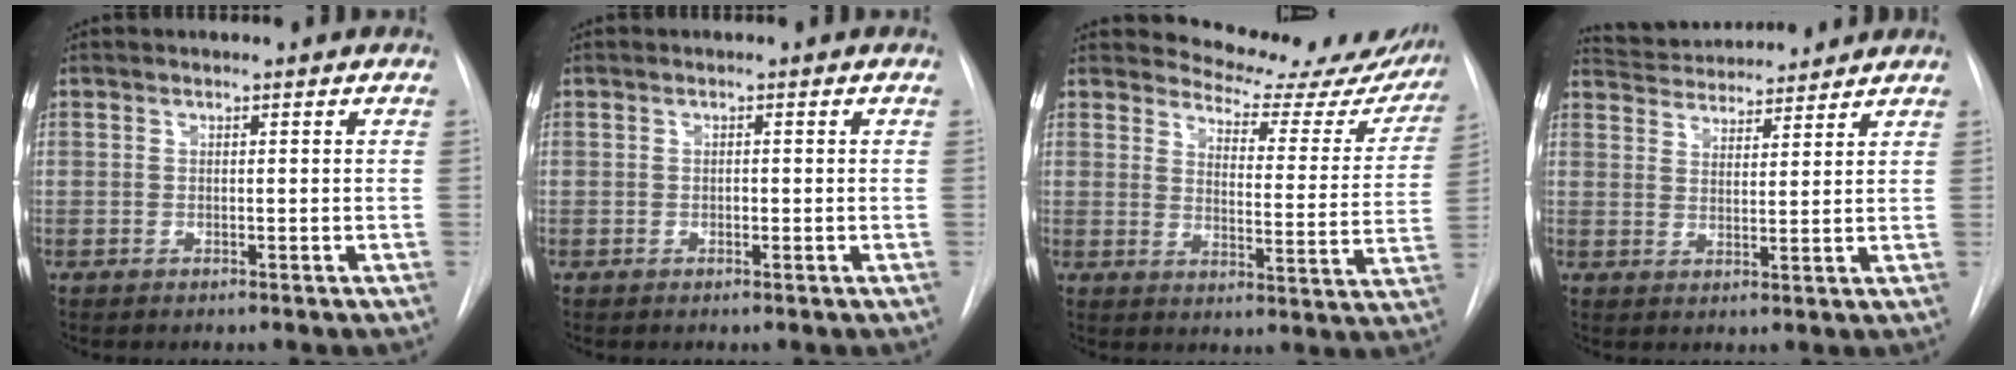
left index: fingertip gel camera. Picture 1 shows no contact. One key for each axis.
{"total": 1.0, "fx": -1.0, "fy": 0.2, "fz": 0.3, "tx": -0.002, "ty": -0.004, "tz": -0.016}
{"total": 17.7, "fx": 16.7, "fy": 5.1, "fz": 3.2, "tx": -0.013, "ty": -0.075, "tz": 0.178}
{"total": 10.8, "fx": 10.3, "fy": 1.9, "fz": 2.6, "tx": -0.044, "ty": 0.018, "tz": 0.158}